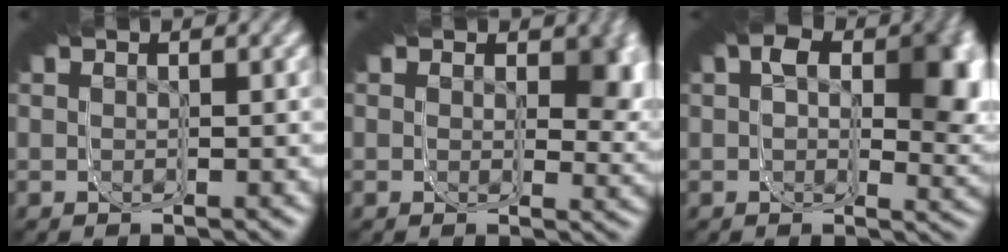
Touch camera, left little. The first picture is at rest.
{"total": 5.3, "force": [0.9, 3.6, 3.7], "torque": [-0.044, -0.007, 0.015]}
{"total": 7.9, "force": [0.0, 5.0, 6.1], "torque": [-0.067, 0.004, -0.006]}